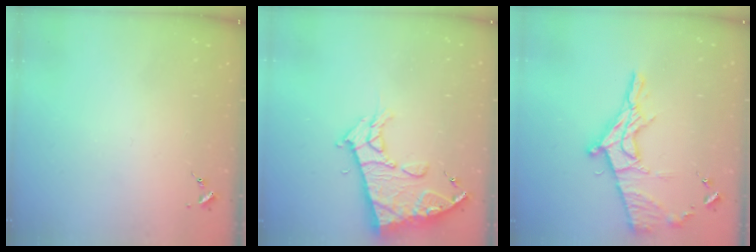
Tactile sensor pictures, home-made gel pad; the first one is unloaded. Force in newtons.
{"total": 14.1, "press": 14.0, "slide": 1.5}
{"total": 16.9, "press": 16.8, "slide": 1.4}